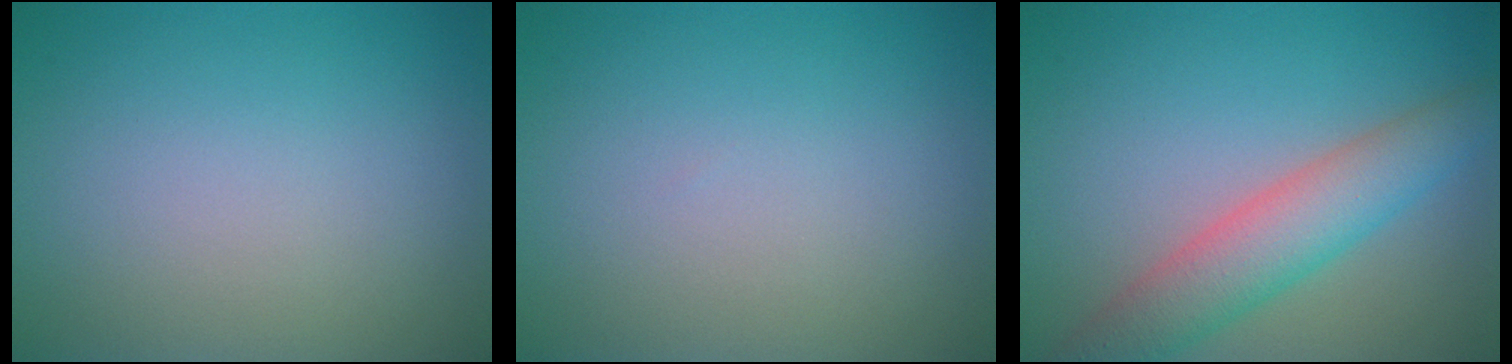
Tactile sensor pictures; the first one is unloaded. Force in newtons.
{"total": 0.0}
{"total": 5.2, "press": 5.2, "slide": 0.4}